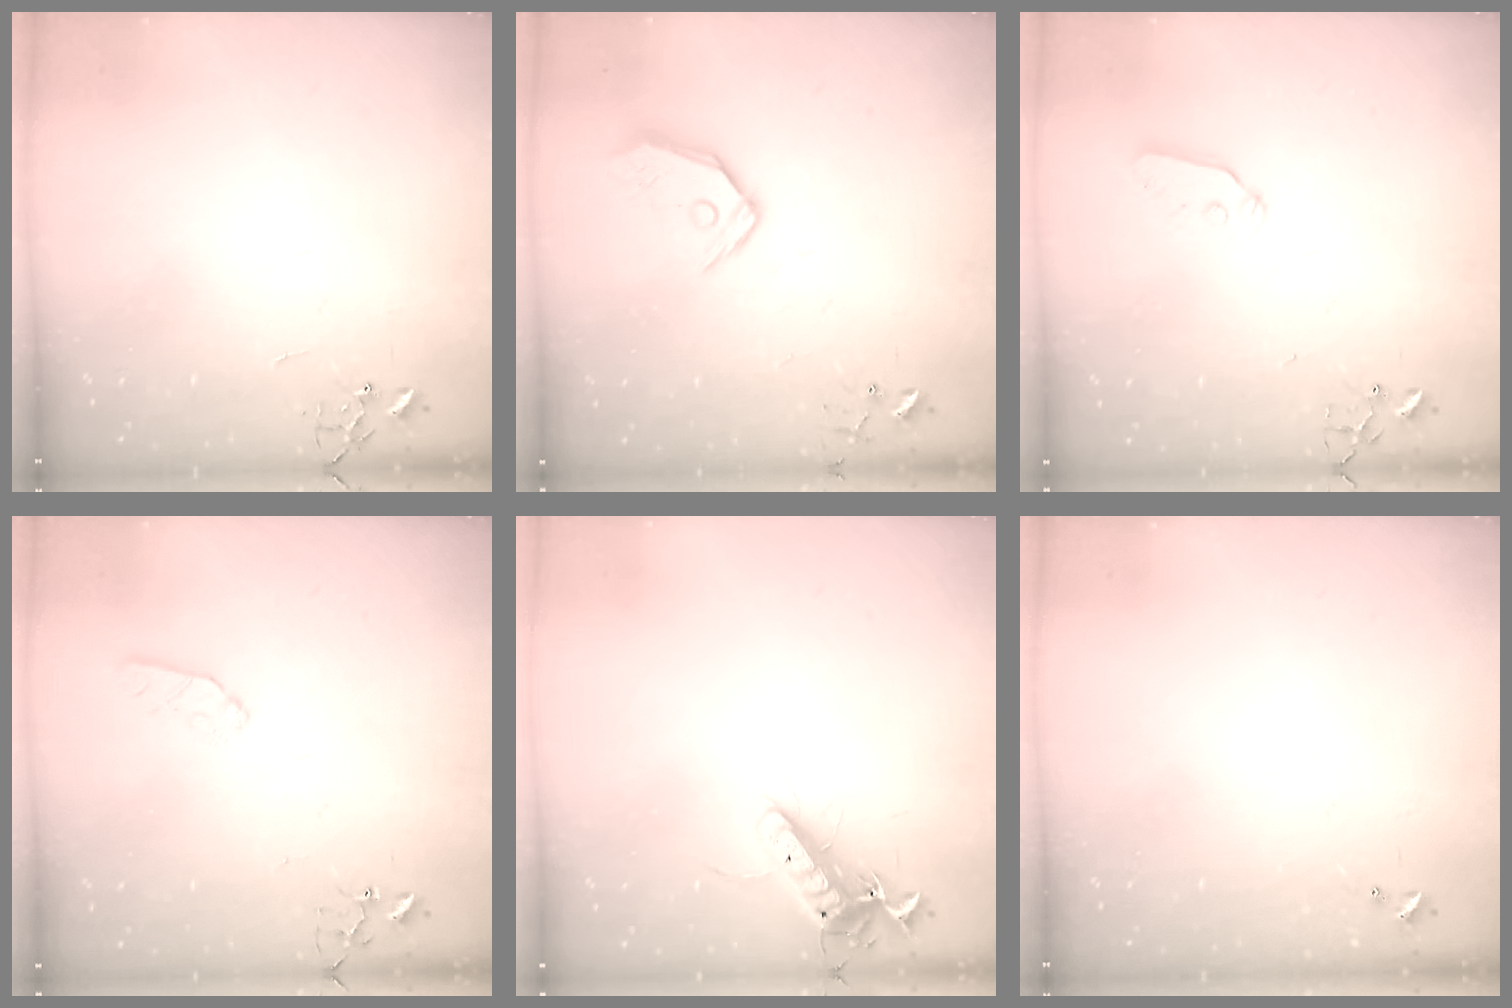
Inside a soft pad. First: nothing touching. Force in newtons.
{"total": 11.1, "press": 11.0, "slide": 1.7}
{"total": 6.4, "press": 6.4, "slide": 0.3}
{"total": 6.1, "press": 6.1, "slide": 0.8}
{"total": 12.2, "press": 12.1, "slide": 1.4}
{"total": 0.0}